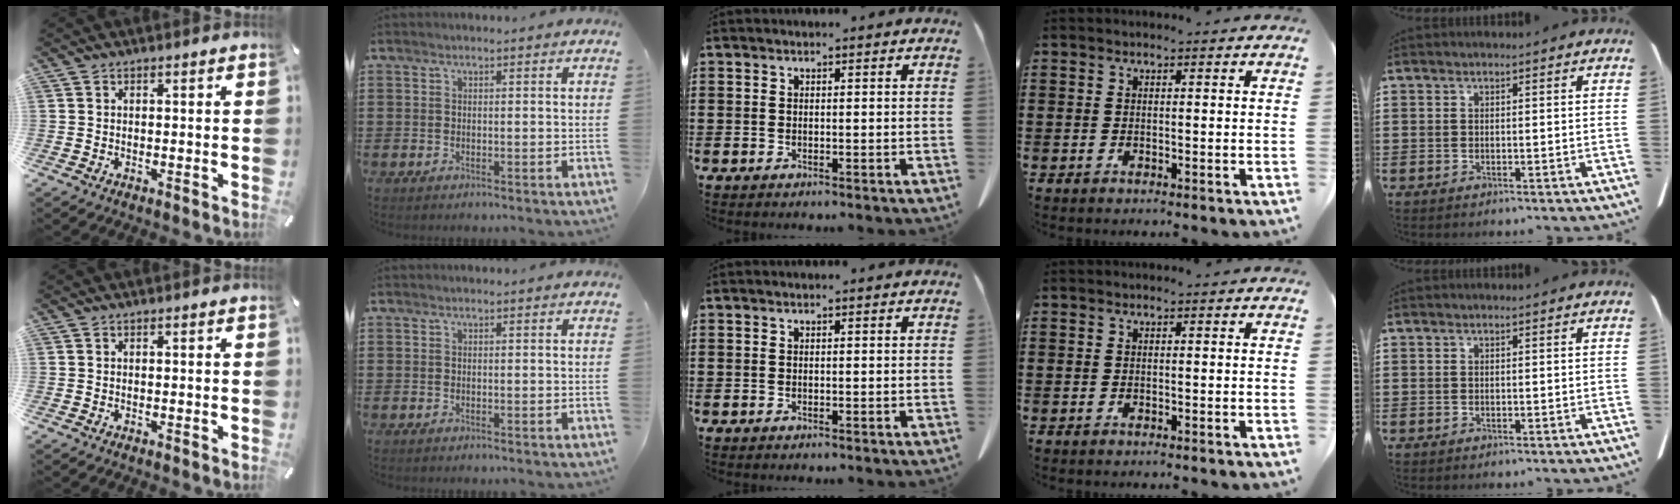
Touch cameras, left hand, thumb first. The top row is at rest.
{}